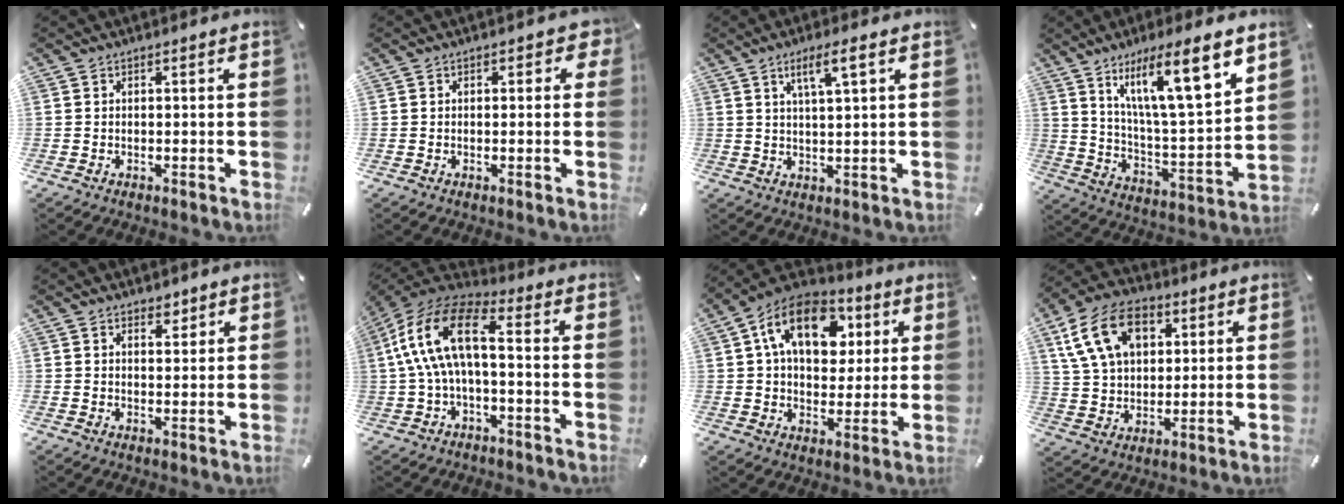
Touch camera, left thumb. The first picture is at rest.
{"total": 1.8, "force": [0.1, 1.2, 1.2], "torque": [-0.008, 0.001, -0.002]}
{"total": 5.8, "force": [2.9, 0.7, 5.0], "torque": [-0.103, 0.000, 0.047]}
{"total": 17.0, "force": [11.2, 3.7, 12.2], "torque": [-0.207, -0.059, 0.177]}
{"total": 2.4, "force": [1.7, 1.6, 0.8], "torque": [-0.002, -0.005, 0.027]}
{"total": 14.8, "force": [1.0, 7.3, 12.8], "torque": [-0.272, 0.001, 0.014]}
{"total": 17.0, "force": [5.8, 11.5, 11.1], "torque": [-0.180, -0.004, 0.103]}
{"total": 15.0, "force": [5.9, 10.5, 8.9], "torque": [-0.179, 0.001, 0.112]}